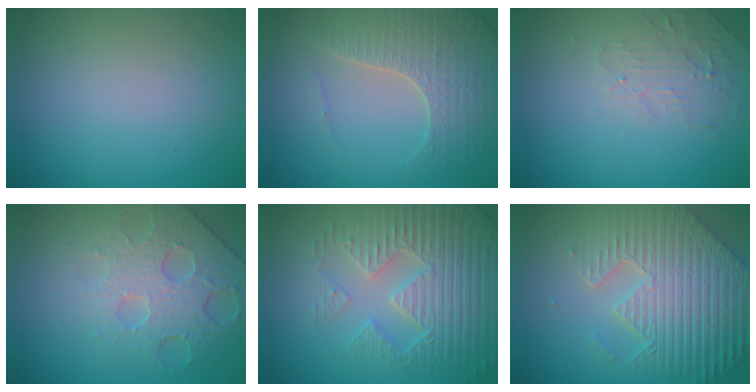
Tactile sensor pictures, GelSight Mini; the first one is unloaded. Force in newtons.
{"total": 4.0, "press": 3.9, "slide": 1.1}
{"total": 2.4, "press": 2.3, "slide": 0.5}
{"total": 4.7, "press": 4.4, "slide": 1.6}
{"total": 5.8, "press": 5.2, "slide": 2.6}
{"total": 9.2, "press": 6.5, "slide": 6.6}